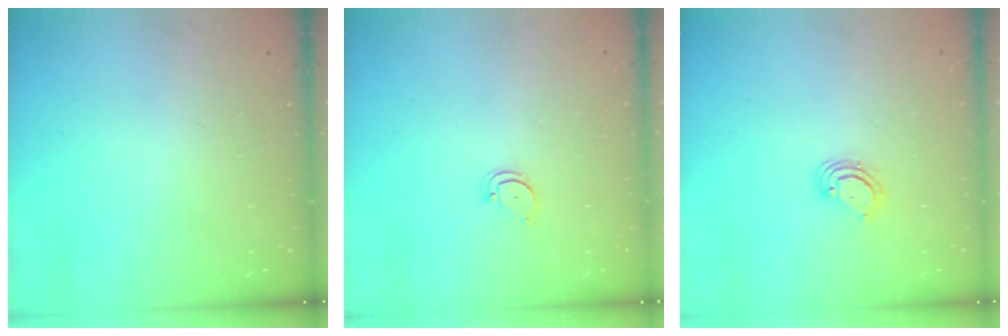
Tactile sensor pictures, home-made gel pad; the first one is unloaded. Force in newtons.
{"total": 2.4, "press": 2.4, "slide": 0.2}
{"total": 3.2, "press": 3.2, "slide": 0.2}